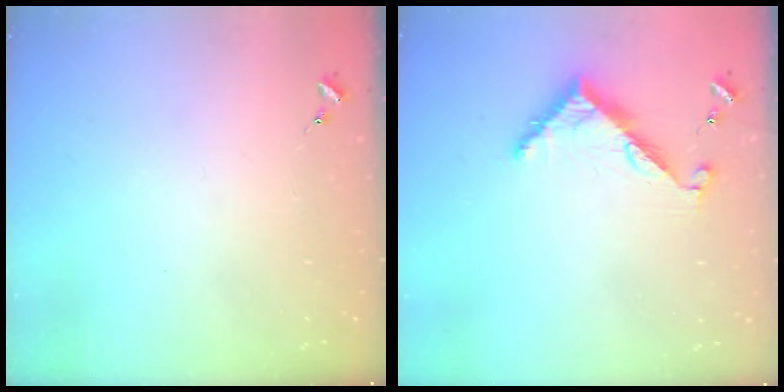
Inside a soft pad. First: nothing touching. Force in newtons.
{"total": 7.8, "press": 7.8, "slide": 0.1}